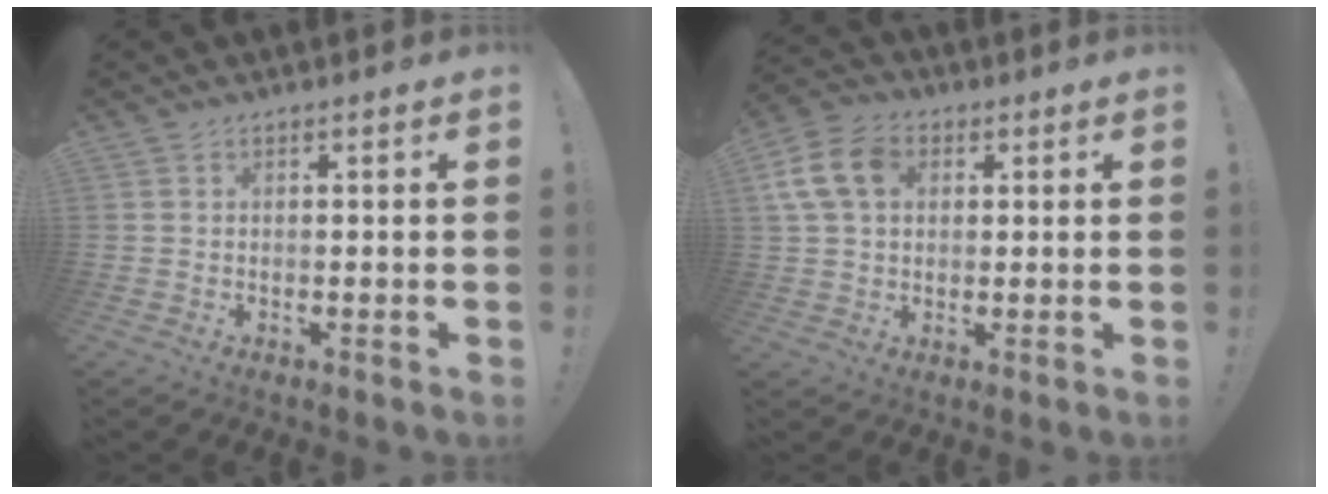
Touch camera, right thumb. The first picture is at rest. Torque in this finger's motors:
{"motor_torque": [0.79, 1.38, 0.08, 0.03, 0.20]}